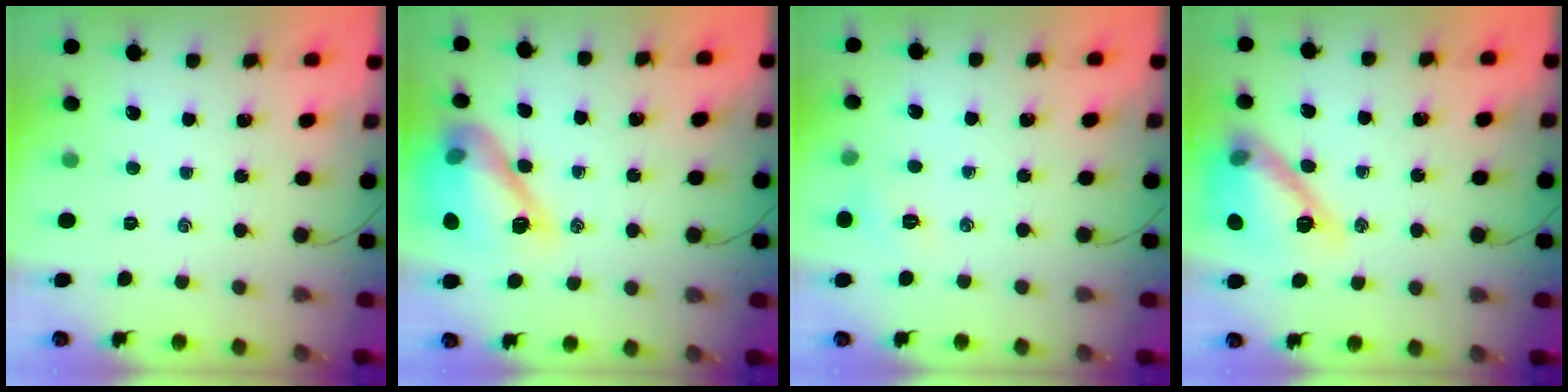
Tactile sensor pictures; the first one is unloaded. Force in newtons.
{"total": 16.2, "press": 16.1, "slide": 2.0}
{"total": 5.1, "press": 5.0, "slide": 1.3}
{"total": 16.9, "press": 16.7, "slide": 2.4}